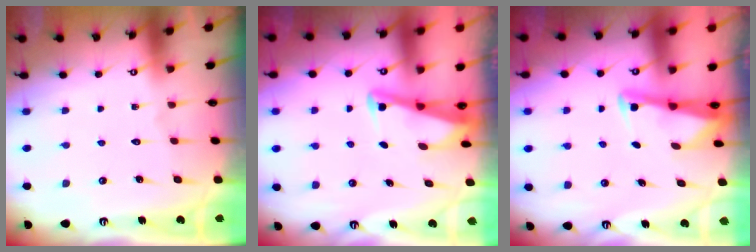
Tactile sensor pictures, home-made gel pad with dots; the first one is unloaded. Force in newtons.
{"total": 2.7, "press": 2.7, "slide": 0.3}
{"total": 2.7, "press": 2.7, "slide": 0.2}